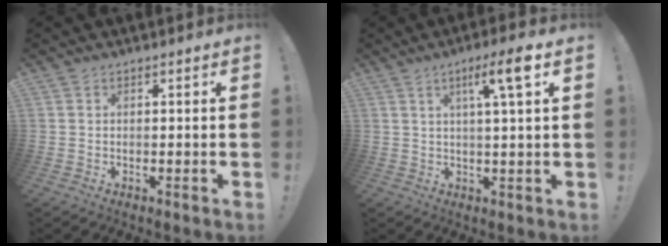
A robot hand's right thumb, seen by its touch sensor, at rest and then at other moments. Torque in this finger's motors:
{"motor_torque": [0.25, 0.25, 0.12, 0.15, 0.01]}